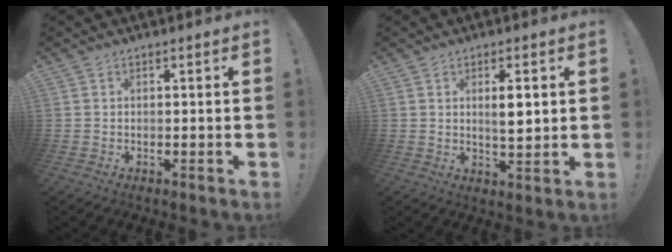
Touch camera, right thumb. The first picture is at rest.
{"total": 5.4, "force": [1.3, 1.6, 5.0], "torque": [-0.069, -0.012, 0.014]}